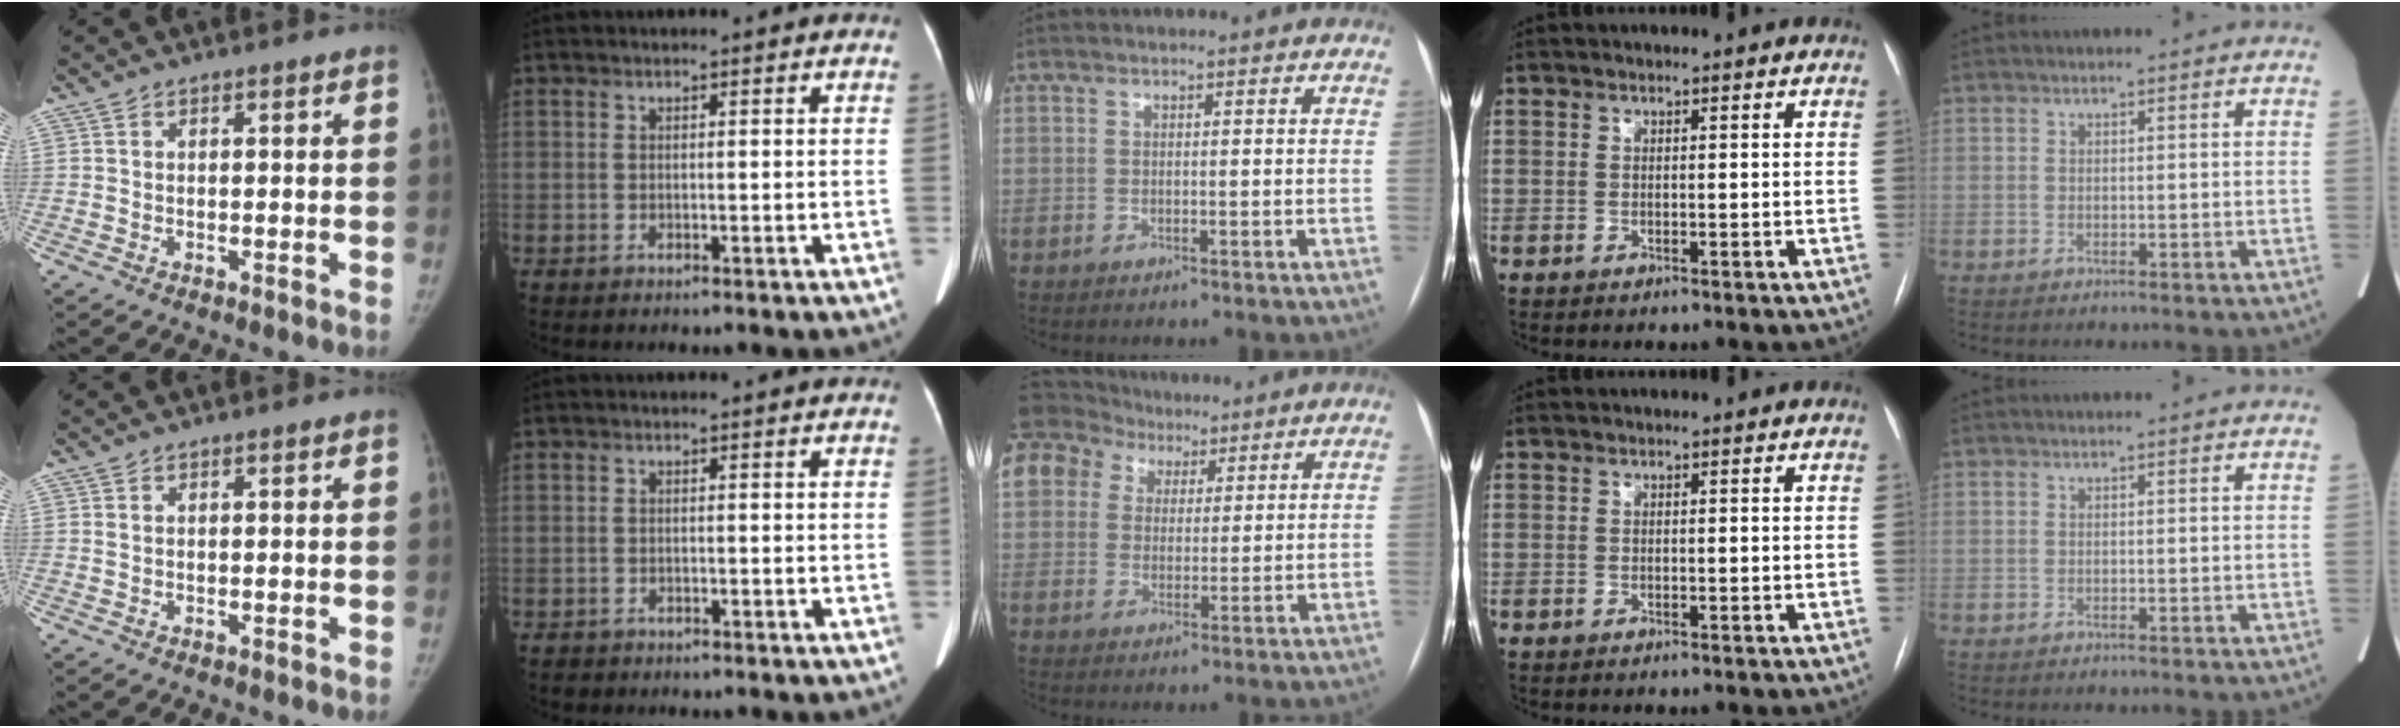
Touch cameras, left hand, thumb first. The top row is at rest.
{"index": {"total": 1.0, "force": [-0.8, 0.6, 0.0], "torque": [-0.011, -0.001, -0.012]}, "middle": {"total": 20.0, "force": [10.6, 14.8, 8.3], "torque": [-0.262, 0.097, 0.201]}}